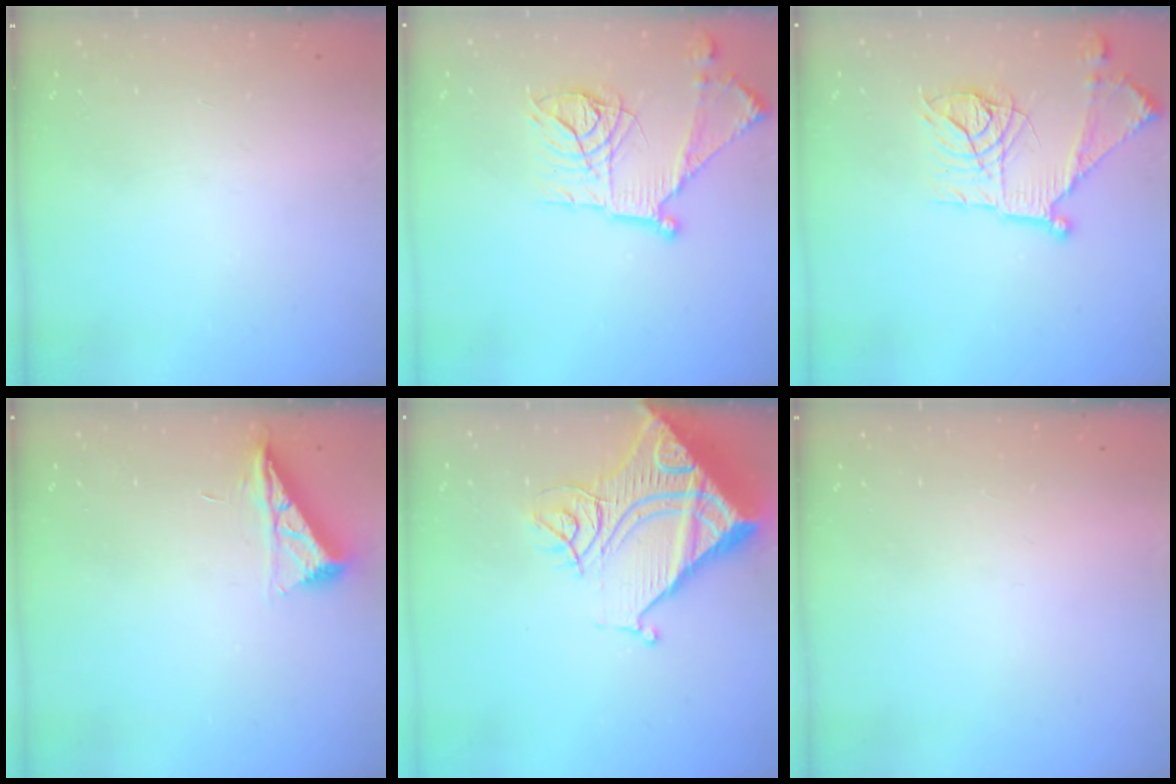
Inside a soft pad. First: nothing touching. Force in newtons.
{"total": 18.7, "press": 18.6, "slide": 1.5}
{"total": 18.7, "press": 18.6, "slide": 1.5}
{"total": 6.5, "press": 6.4, "slide": 0.9}
{"total": 23.6, "press": 23.4, "slide": 3.0}
{"total": 1.5, "press": 1.5, "slide": 0.1}